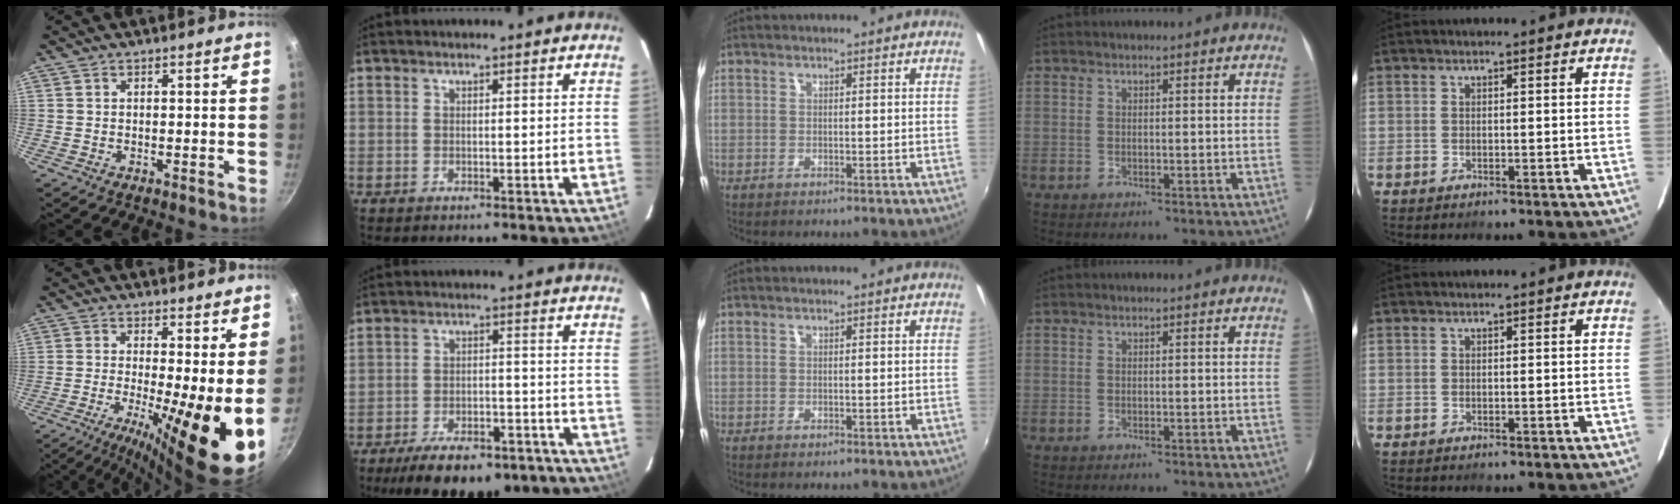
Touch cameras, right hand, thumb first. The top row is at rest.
{"thumb": {"total": 14.5, "force": [-1.5, 3.0, 14.1], "torque": [-0.212, -0.024, -0.025]}, "index": {"total": 18.3, "force": [-14.3, 6.8, 9.2], "torque": [-0.174, -0.012, -0.188]}}